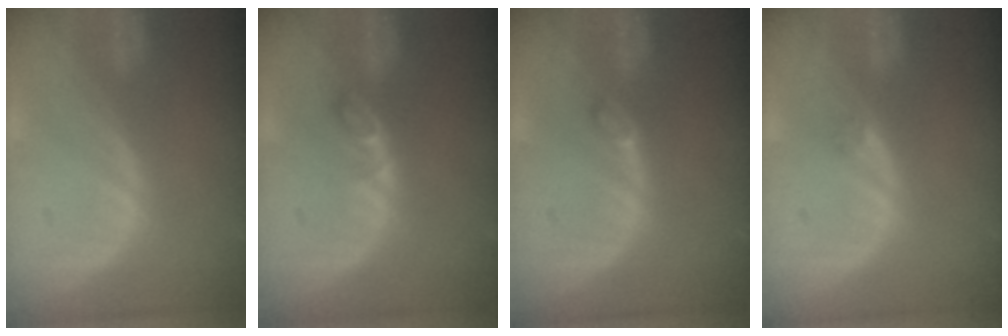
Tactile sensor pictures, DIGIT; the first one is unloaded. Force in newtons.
{"total": 2.5, "press": 2.5, "slide": 0.4}
{"total": 1.6, "press": 1.6, "slide": 0.2}
{"total": 0.8, "press": 0.7, "slide": 0.4}